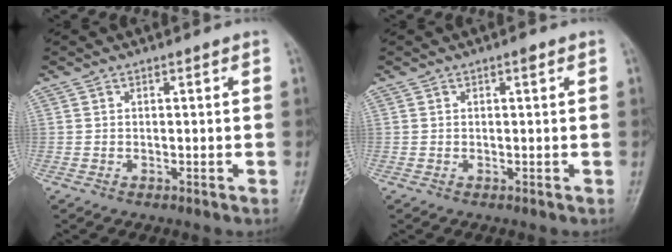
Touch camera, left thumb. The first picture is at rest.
{"total": 0.8, "force": [0.5, 0.2, 0.7], "torque": [-0.010, 0.000, 0.005]}